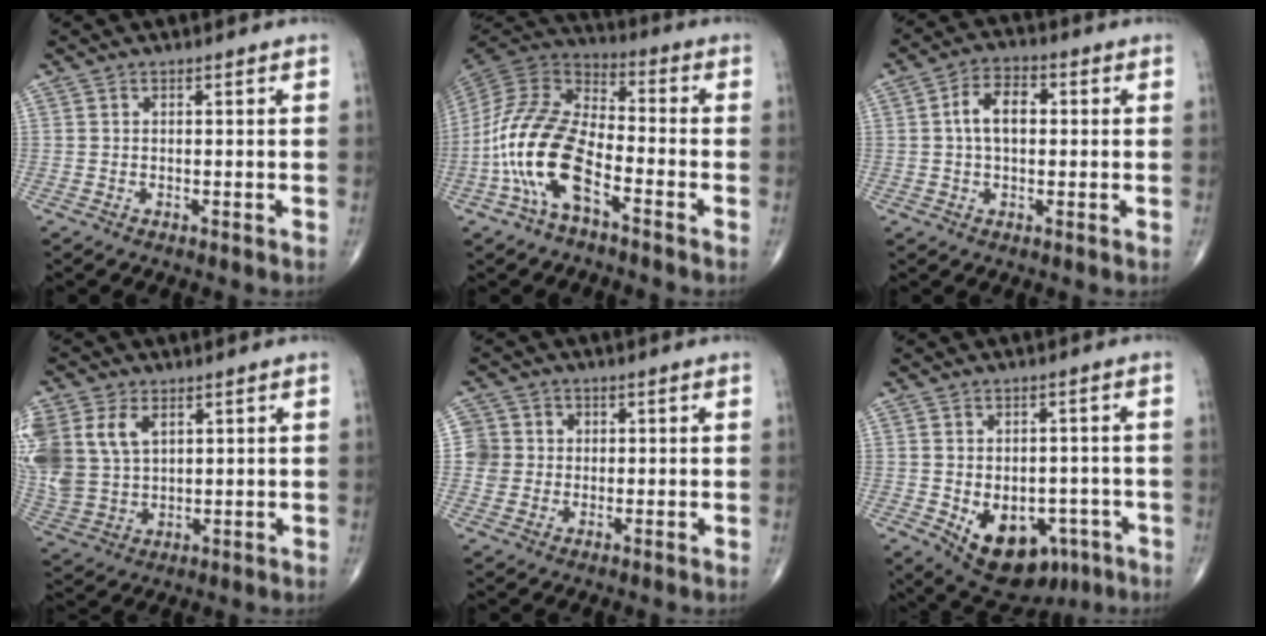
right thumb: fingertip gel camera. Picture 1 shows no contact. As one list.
[{"total": 16.4, "force": [-6.4, 7.5, 13.0], "torque": [-0.270, 0.047, -0.129]}, {"total": 6.9, "force": [0.6, 4.3, 5.4], "torque": [-0.087, 0.017, 0.002]}, {"total": 16.7, "force": [5.7, 11.8, 10.3], "torque": [-0.251, 0.004, 0.125]}, {"total": 5.7, "force": [0.6, 5.6, 0.6], "torque": [0.021, 0.007, 0.006]}, {"total": 13.9, "force": [-5.3, 9.2, 8.9], "torque": [-0.101, 0.014, -0.057]}]